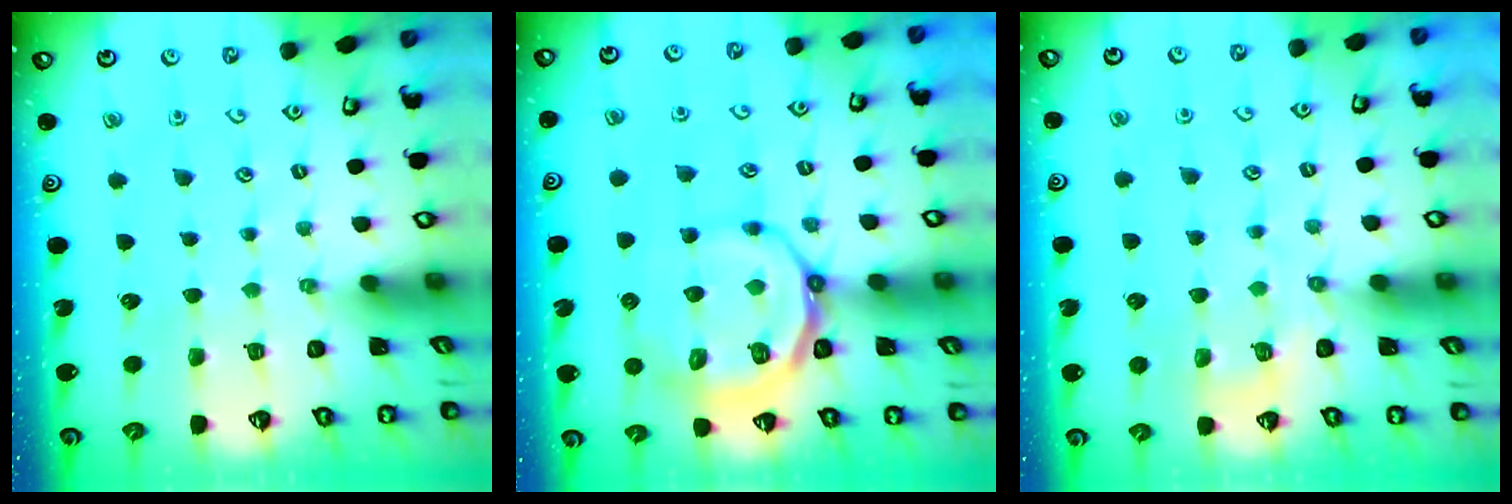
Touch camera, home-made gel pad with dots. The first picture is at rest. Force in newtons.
{"total": 13.5, "press": 13.3, "slide": 2.7}
{"total": 4.4, "press": 4.2, "slide": 1.6}